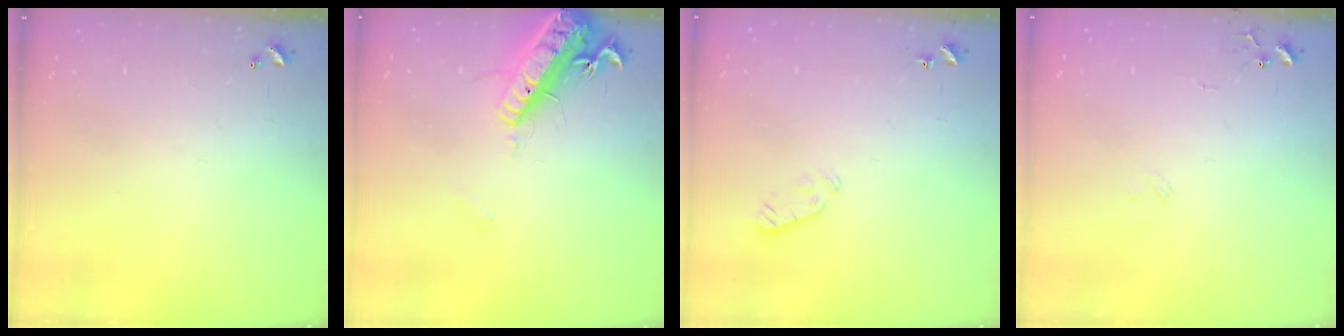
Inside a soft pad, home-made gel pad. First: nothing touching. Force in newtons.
{"total": 16.3, "press": 15.9, "slide": 3.8}
{"total": 3.7, "press": 3.6, "slide": 0.9}
{"total": 7.6, "press": 7.6, "slide": 0.5}